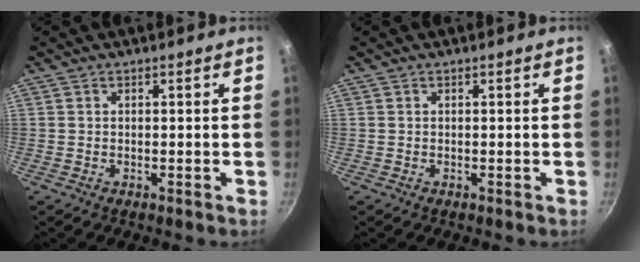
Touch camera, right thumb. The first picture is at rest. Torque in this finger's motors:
{"motor_torque": [-0.09, 0.02, 0.05, -0.04, 0.00]}